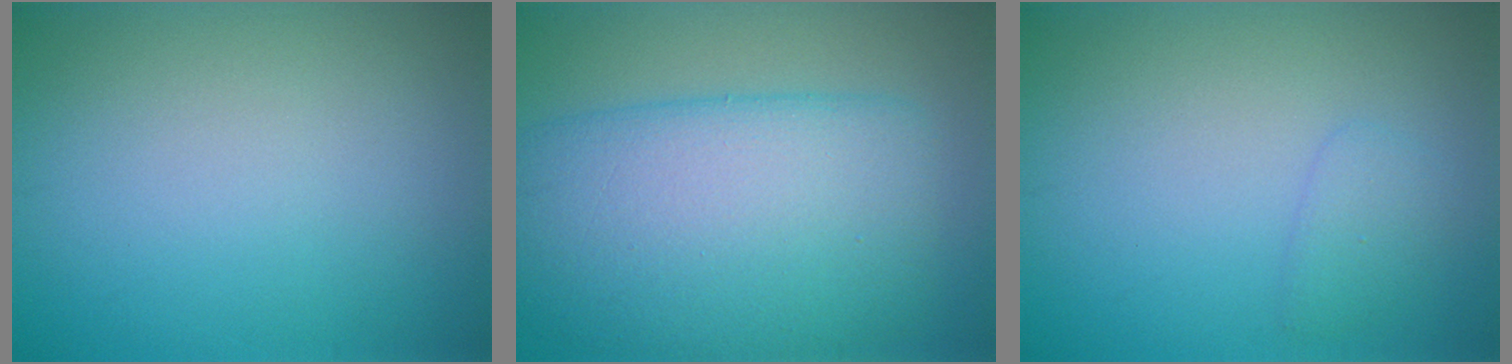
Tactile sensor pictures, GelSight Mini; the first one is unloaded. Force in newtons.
{"total": 9.8, "press": 9.8, "slide": 0.3}
{"total": 1.3, "press": 1.3, "slide": 0.0}